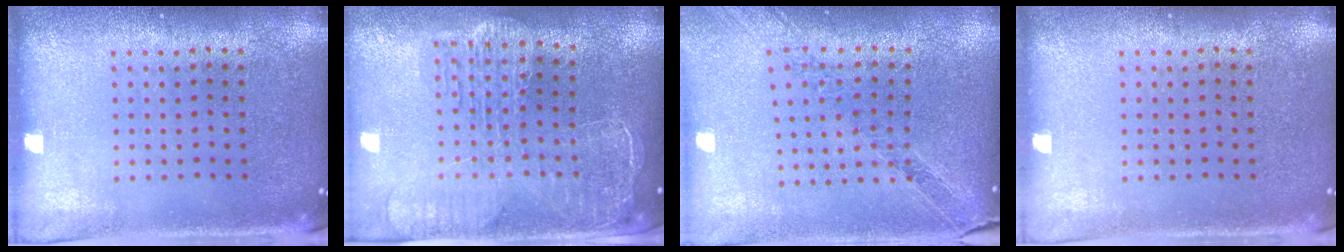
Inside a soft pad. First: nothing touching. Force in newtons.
{"total": 2.5, "press": 2.2, "slide": 1.2}
{"total": 1.1, "press": 1.1, "slide": 0.0}
{"total": 0.0}